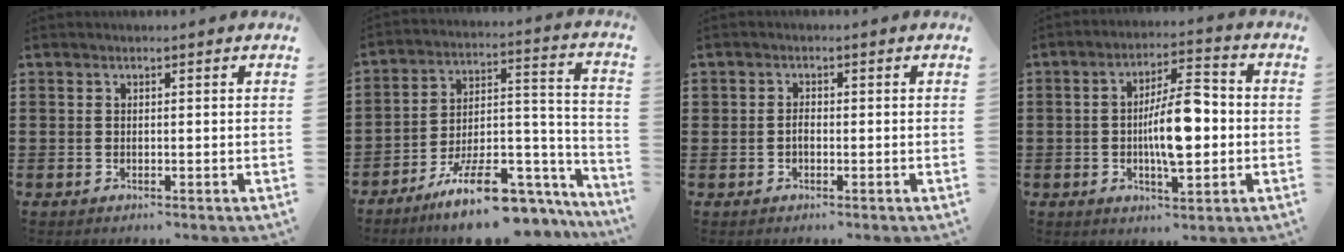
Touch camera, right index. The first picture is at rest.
{"total": 13.1, "force": [-9.8, 4.4, 7.4], "torque": [-0.108, 0.049, -0.168]}
{"total": 1.2, "force": [-0.5, 0.8, 0.8], "torque": [-0.017, -0.001, -0.009]}
{"total": 9.8, "force": [-1.0, 3.3, 9.1], "torque": [-0.164, 0.001, -0.021]}